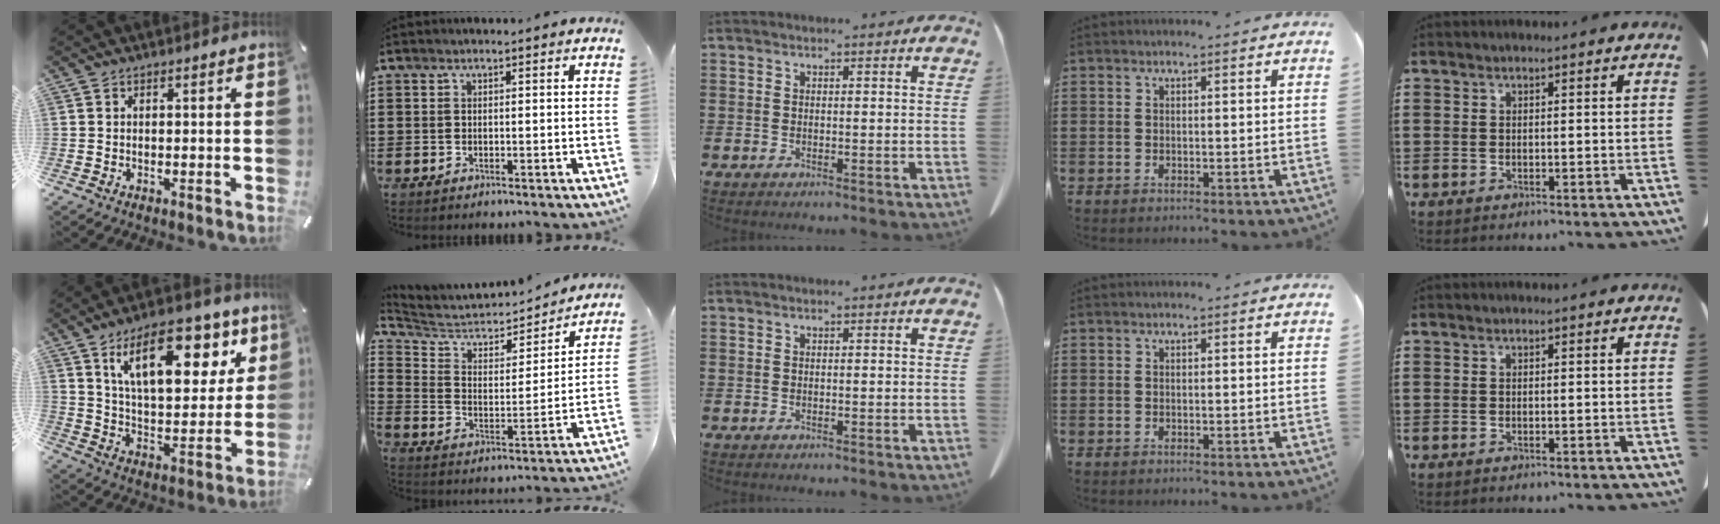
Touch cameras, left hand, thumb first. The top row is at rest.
{"thumb": {"total": 20.4, "force": [11.1, 10.0, 13.9], "torque": [-0.214, -0.039, 0.186]}, "index": {"total": 4.4, "force": [3.9, 1.5, 1.3], "torque": [-0.052, -0.031, 0.058]}}